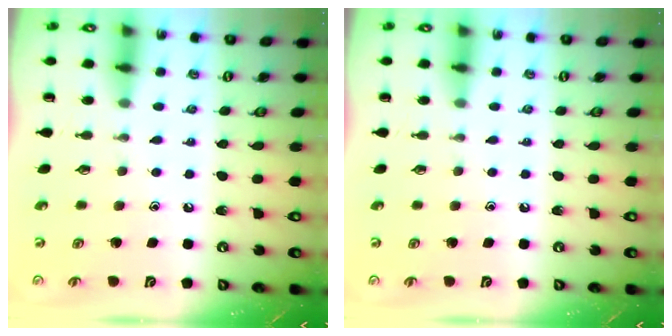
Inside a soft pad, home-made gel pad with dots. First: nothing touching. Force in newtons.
{"total": 0.0}